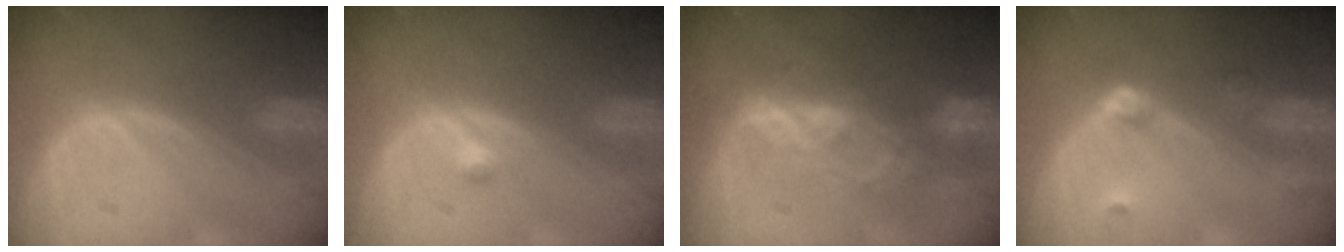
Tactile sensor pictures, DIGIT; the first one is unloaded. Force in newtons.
{"total": 1.1, "press": 0.9, "slide": 0.5}
{"total": 6.8, "press": 6.6, "slide": 1.6}
{"total": 3.9, "press": 3.6, "slide": 1.4}